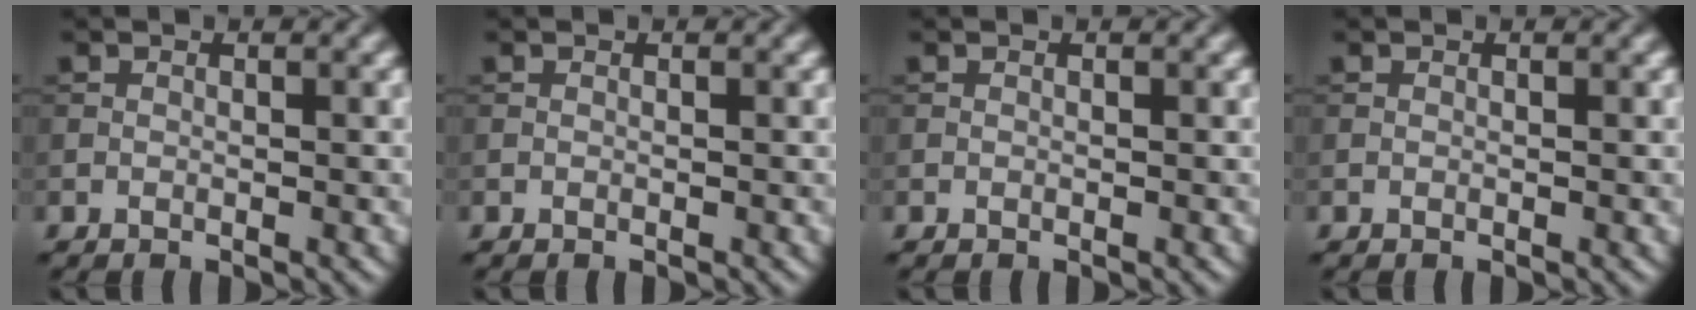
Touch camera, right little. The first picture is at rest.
{"total": 0.0}
{"total": 0.0}
{"total": 0.0}